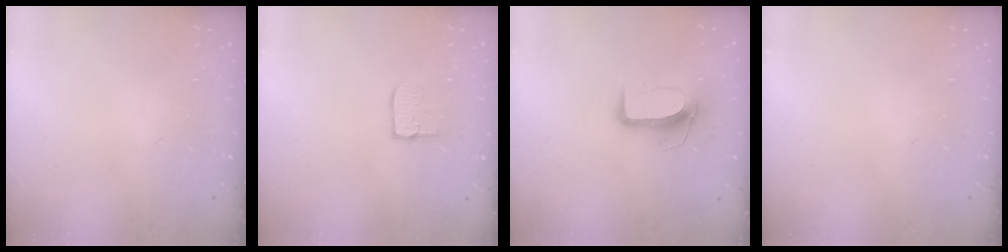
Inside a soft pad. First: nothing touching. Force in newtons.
{"total": 7.7, "press": 7.7, "slide": 0.6}
{"total": 10.6, "press": 10.6, "slide": 0.8}
{"total": 0.0}